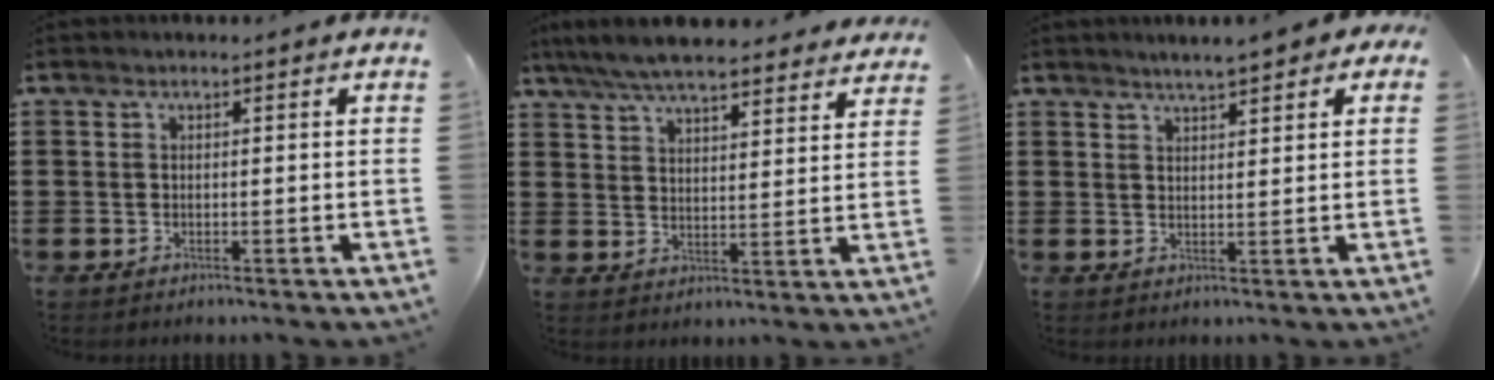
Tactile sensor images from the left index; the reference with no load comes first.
{"total": 7.2, "force": [6.7, 0.8, 2.4], "torque": [-0.071, -0.024, 0.122]}
{"total": 3.2, "force": [2.8, 0.3, 1.5], "torque": [-0.037, 0.001, 0.050]}